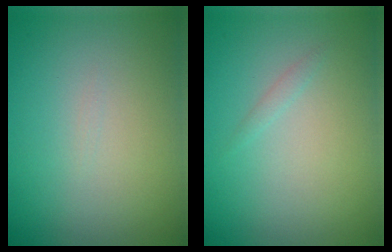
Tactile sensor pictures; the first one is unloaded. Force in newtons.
{"total": 0.5, "press": 0.5, "slide": 0.0}